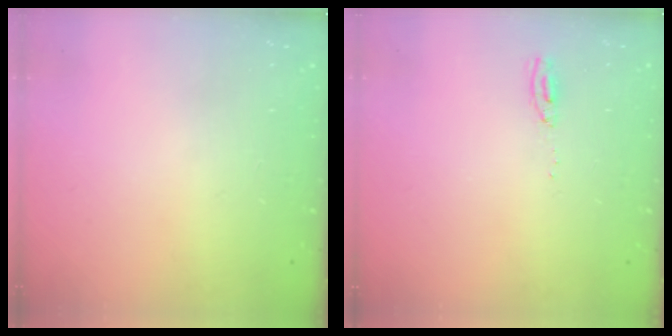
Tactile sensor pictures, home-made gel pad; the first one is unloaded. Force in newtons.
{"total": 4.6, "press": 4.4, "slide": 1.3}